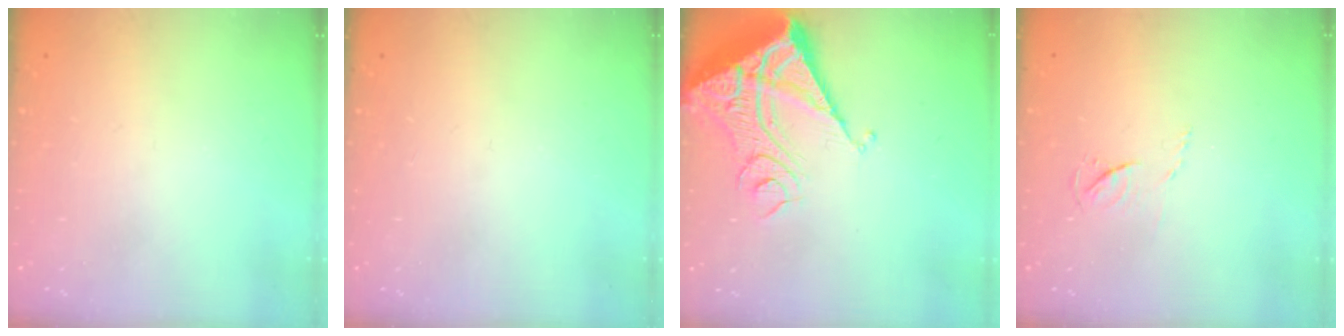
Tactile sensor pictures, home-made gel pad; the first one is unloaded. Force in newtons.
{"total": 0.0}
{"total": 13.8, "press": 13.7, "slide": 1.9}
{"total": 3.8, "press": 3.8, "slide": 0.5}